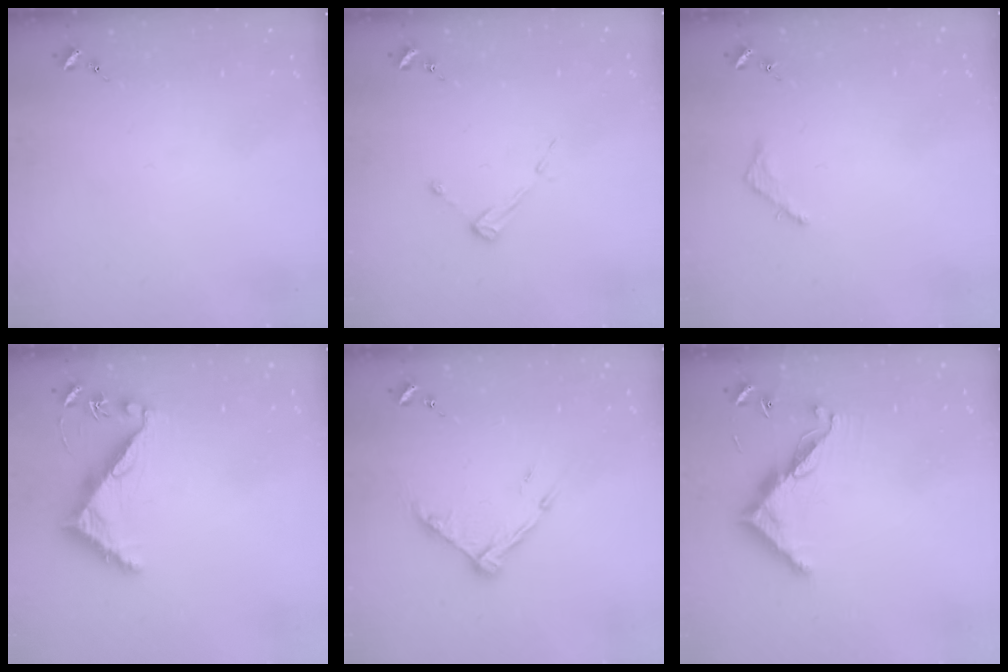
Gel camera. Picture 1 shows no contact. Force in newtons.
{"total": 4.3, "press": 4.3, "slide": 0.5}
{"total": 2.5, "press": 2.5, "slide": 0.2}
{"total": 8.0, "press": 8.0, "slide": 0.5}
{"total": 10.4, "press": 10.4, "slide": 0.8}
{"total": 10.7, "press": 10.7, "slide": 0.4}